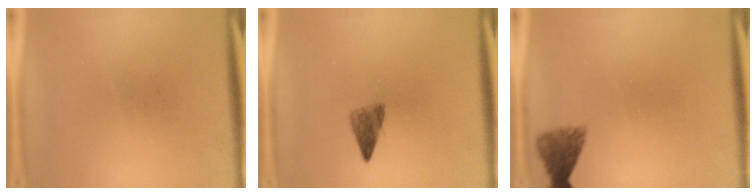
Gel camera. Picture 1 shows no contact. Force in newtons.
{"total": 2.8}
{"total": 3.4}